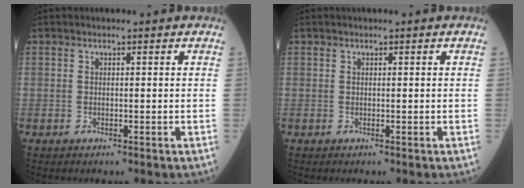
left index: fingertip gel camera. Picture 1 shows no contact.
{"total": 0.0}